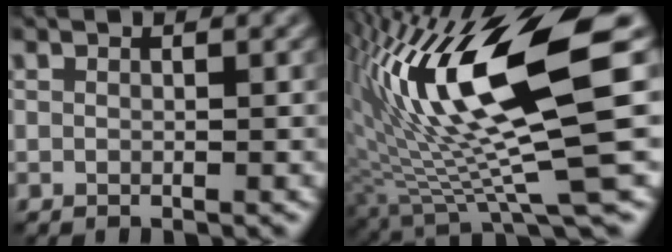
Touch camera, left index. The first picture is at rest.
{"total": 15.5, "force": [2.7, 3.7, 14.8], "torque": [-0.275, -0.005, 0.058]}